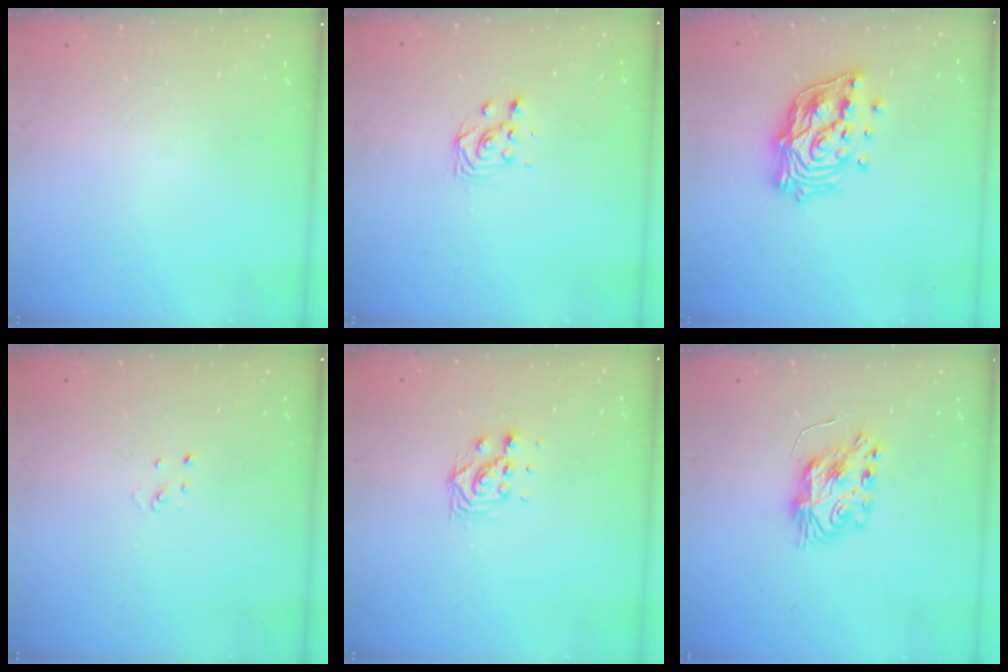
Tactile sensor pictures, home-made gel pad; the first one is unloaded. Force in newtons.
{"total": 2.9, "press": 2.9, "slide": 0.1}
{"total": 16.8, "press": 16.6, "slide": 2.6}
{"total": 1.9, "press": 1.9, "slide": 0.2}
{"total": 6.1, "press": 6.1, "slide": 0.2}
{"total": 7.9, "press": 7.9, "slide": 0.5}